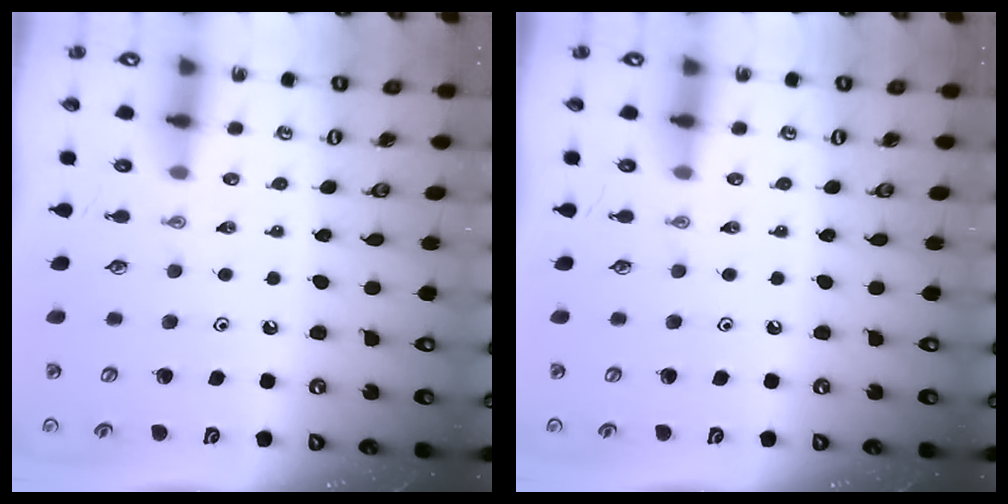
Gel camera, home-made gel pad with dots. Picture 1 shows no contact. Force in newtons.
{"total": 0.0}